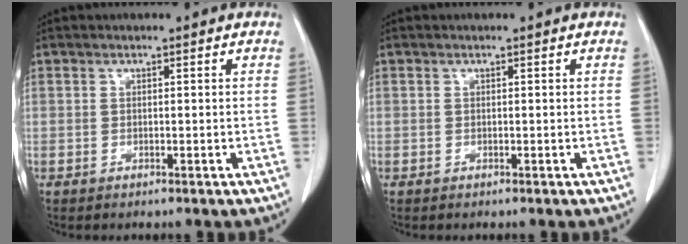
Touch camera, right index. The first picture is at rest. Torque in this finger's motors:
{"motor_torque": [0.00, 0.00, 0.00, 0.00]}